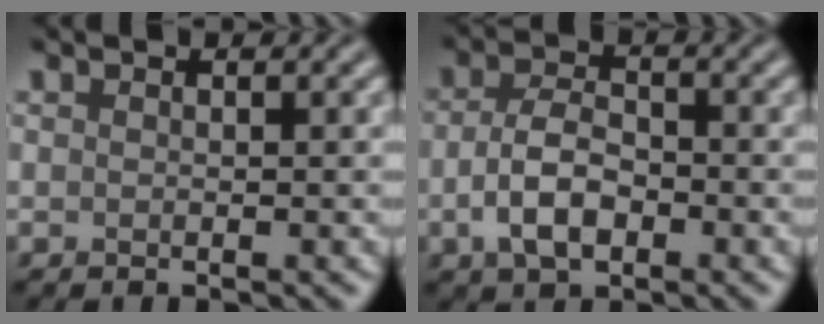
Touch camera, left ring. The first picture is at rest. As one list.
[{"total": 4.3, "force": [-1.3, 2.4, 3.3], "torque": [-0.068, 0.000, -0.030]}]